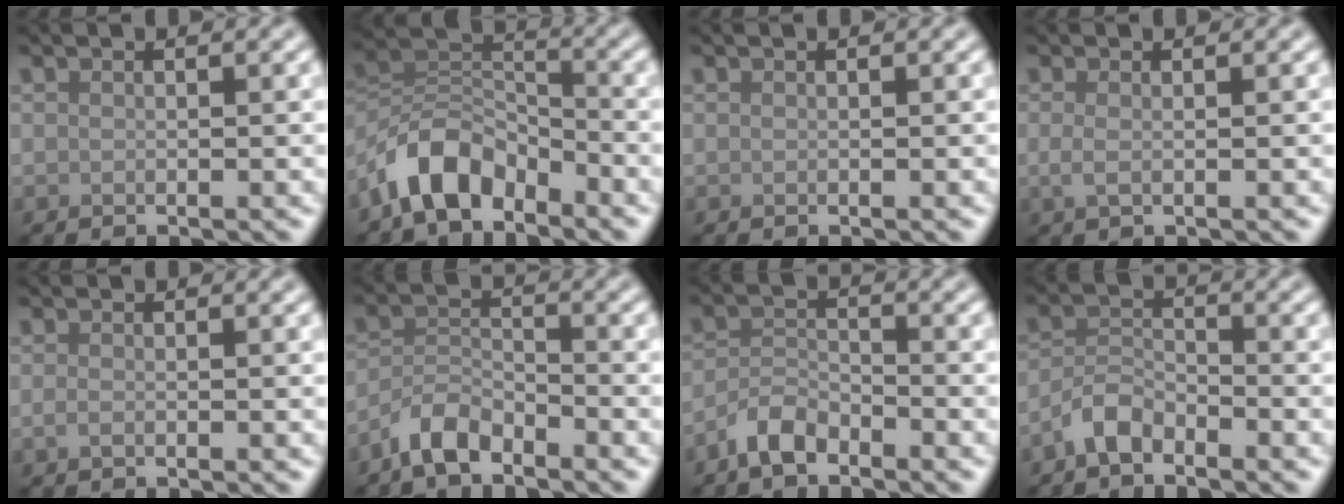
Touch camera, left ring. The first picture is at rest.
{"total": 6.2, "force": [-4.5, 3.1, 3.0], "torque": [-0.051, 0.008, -0.094]}
{"total": 0.0}
{"total": 1.2, "force": [0.0, 0.4, 1.1], "torque": [-0.027, -0.002, 0.000]}
{"total": 0.7, "force": [-0.2, 0.3, 0.6], "torque": [-0.015, -0.002, -0.005]}
{"total": 3.5, "force": [-2.9, 1.1, 1.4], "torque": [-0.029, 0.006, -0.068]}
{"total": 2.9, "force": [-2.4, 1.0, 1.3], "torque": [-0.027, 0.007, -0.054]}
{"total": 2.7, "force": [-2.2, 1.0, 1.2], "torque": [-0.024, 0.008, -0.050]}